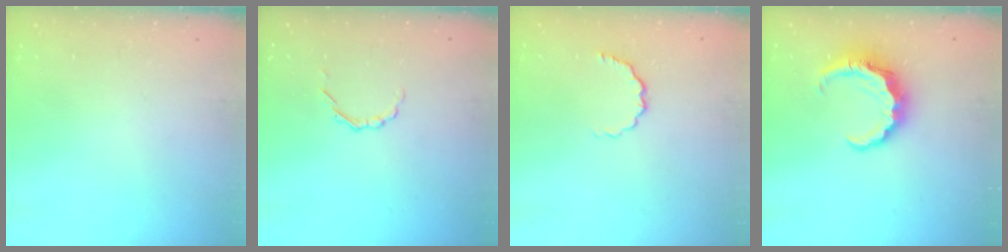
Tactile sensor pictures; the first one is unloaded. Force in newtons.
{"total": 1.7, "press": 1.6, "slide": 0.6}
{"total": 4.8, "press": 4.6, "slide": 1.4}
{"total": 7.7, "press": 7.6, "slide": 1.1}